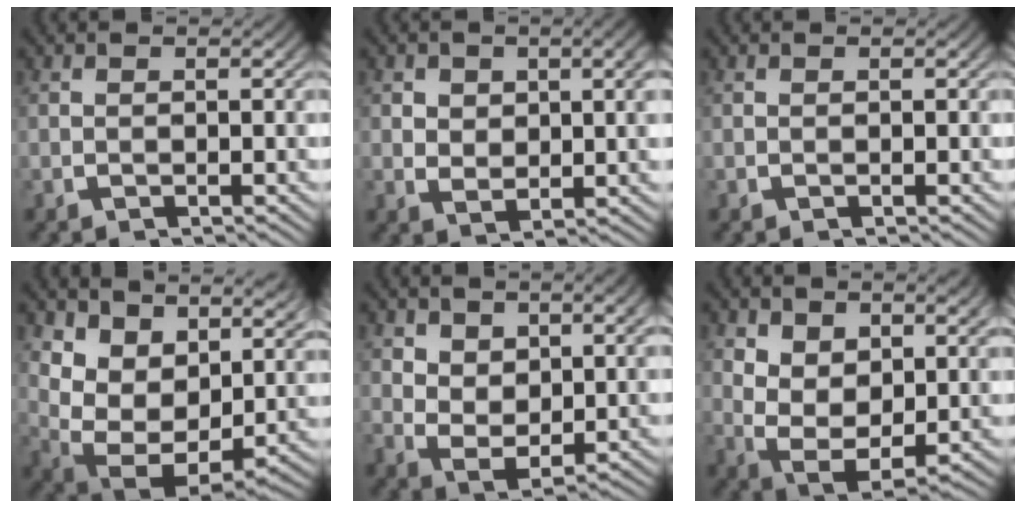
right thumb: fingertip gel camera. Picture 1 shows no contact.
{"total": 3.0, "force": [0.6, 2.0, 2.2], "torque": [-0.041, -0.020, 0.028]}
{"total": 0.0}
{"total": 11.5, "force": [-0.2, 8.5, 7.7], "torque": [-0.180, -0.063, 0.016]}
{"total": 4.9, "force": [0.2, 3.4, 3.5], "torque": [-0.078, -0.035, 0.023]}
{"total": 8.4, "force": [-0.9, 6.0, 5.8], "torque": [-0.142, -0.060, 0.009]}